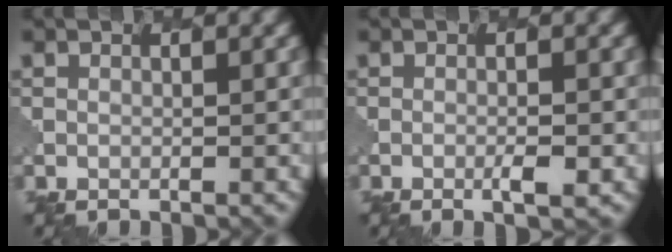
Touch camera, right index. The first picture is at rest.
{"total": 1.6, "force": [-0.4, 0.2, 1.5], "torque": [-0.025, 0.002, -0.006]}